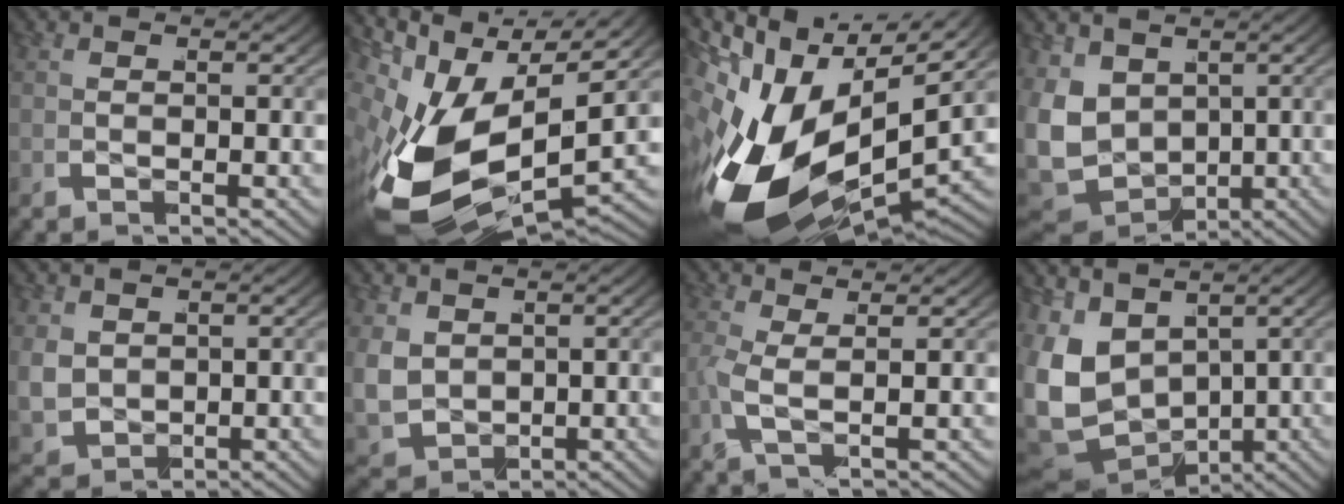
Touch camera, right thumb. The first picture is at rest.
{"total": 15.4, "force": [-2.8, 9.1, 12.1], "torque": [-0.254, -0.055, -0.027]}
{"total": 20.3, "force": [-3.9, 12.8, 15.2], "torque": [-0.292, -0.064, -0.039]}
{"total": 8.8, "force": [-1.2, 7.1, 5.0], "torque": [-0.163, -0.053, 0.001]}
{"total": 4.0, "force": [-0.1, 3.5, 2.0], "torque": [-0.063, -0.030, 0.018]}
{"total": 5.2, "force": [-0.3, 4.4, 2.7], "torque": [-0.089, -0.038, 0.017]}
{"total": 2.8, "force": [0.6, 1.0, 2.5], "torque": [-0.064, -0.009, 0.010]}
{"total": 10.6, "force": [-1.5, 8.3, 6.5], "torque": [-0.182, -0.058, 0.001]}